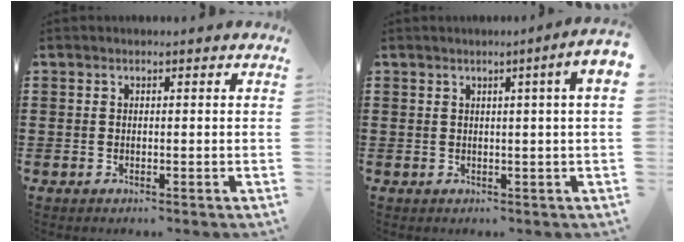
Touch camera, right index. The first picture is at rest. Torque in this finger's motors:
{"motor_torque": [0.98, -0.17, 0.25, 0.10]}